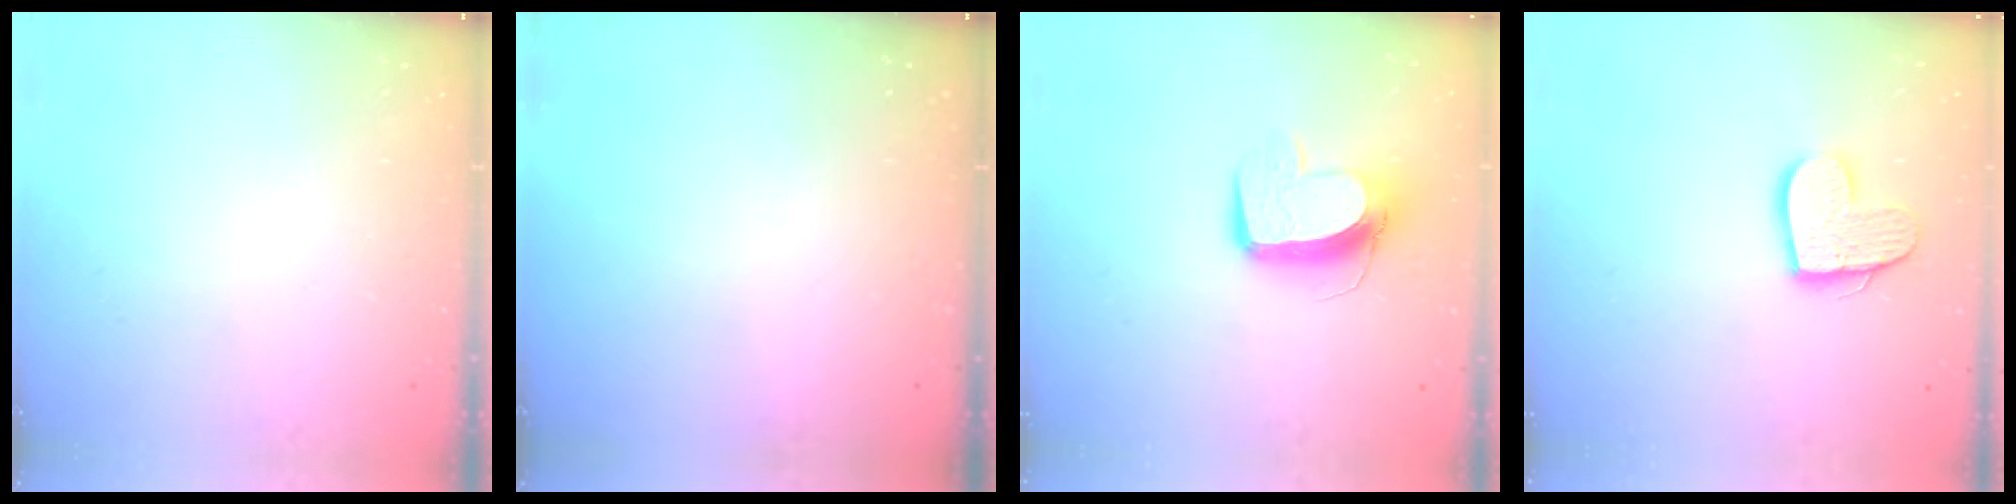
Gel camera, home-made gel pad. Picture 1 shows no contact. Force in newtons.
{"total": 0.0}
{"total": 10.7, "press": 10.6, "slide": 1.1}
{"total": 11.9, "press": 11.8, "slide": 1.1}